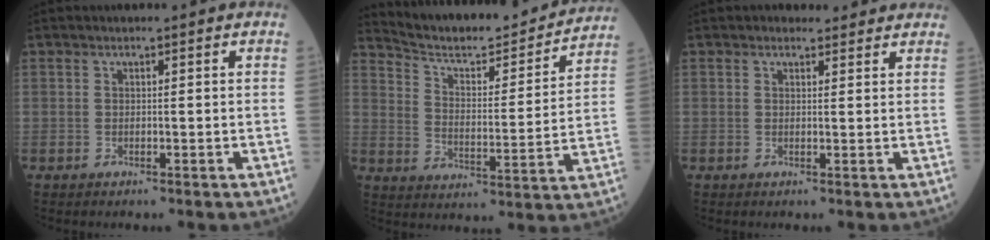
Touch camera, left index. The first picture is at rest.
{"total": 17.6, "force": [16.8, 2.0, 4.9], "torque": [-0.082, -0.023, 0.239]}
{"total": 2.8, "force": [2.5, 1.2, 0.2], "torque": [0.001, 0.006, 0.024]}